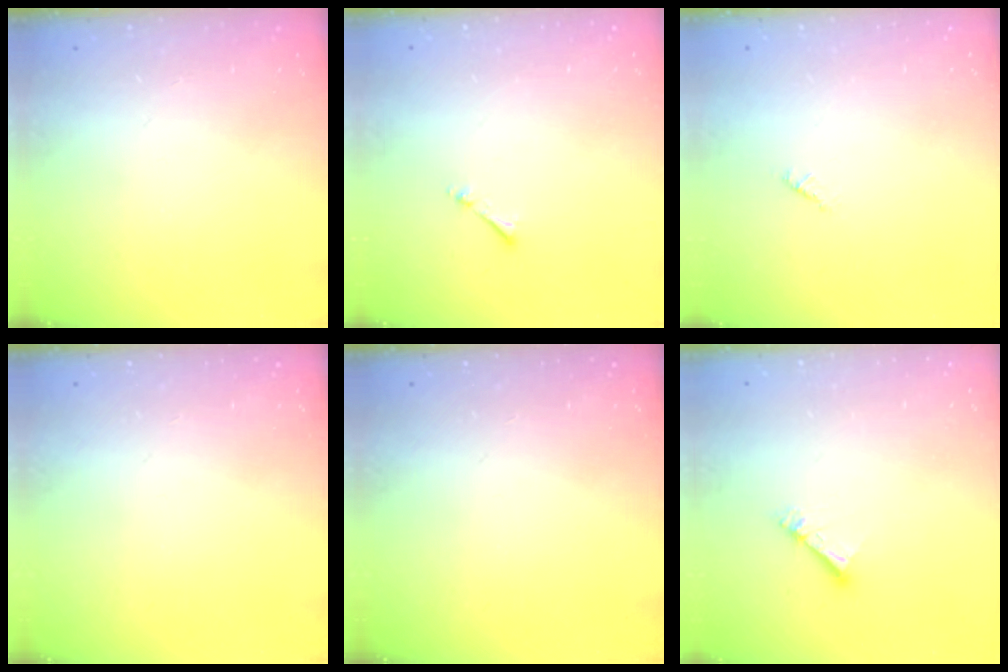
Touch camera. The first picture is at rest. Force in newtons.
{"total": 0.6, "press": 0.6, "slide": 0.2}
{"total": 0.6, "press": 0.6, "slide": 0.2}
{"total": 0.0}
{"total": 0.0}
{"total": 4.6, "press": 4.6, "slide": 0.4}